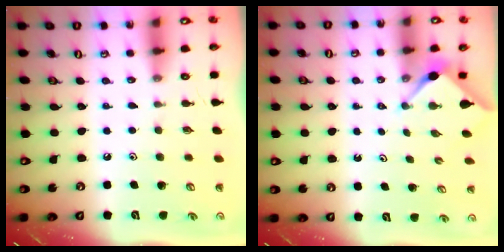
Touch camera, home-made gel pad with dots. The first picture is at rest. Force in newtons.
{"total": 2.9, "press": 2.8, "slide": 0.3}